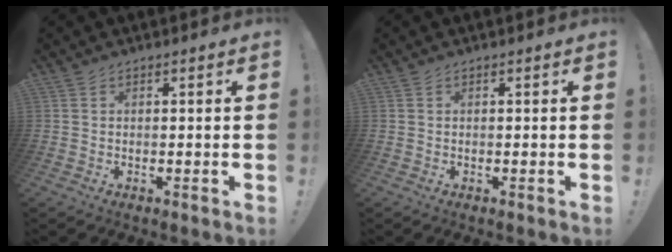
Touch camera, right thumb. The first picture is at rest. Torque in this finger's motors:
{"motor_torque": [0.00, 0.00, -0.04, 0.02, 0.00]}